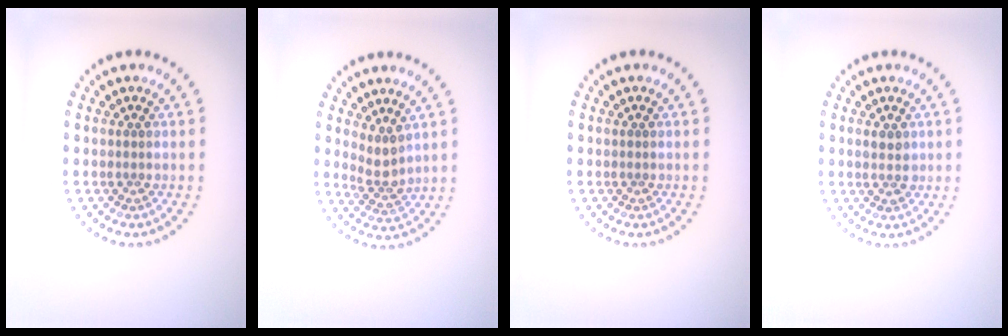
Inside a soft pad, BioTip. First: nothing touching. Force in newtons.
{"total": 2.3, "press": 1.7, "slide": 1.6}
{"total": 0.0}
{"total": 1.5, "press": 1.5, "slide": 0.2}